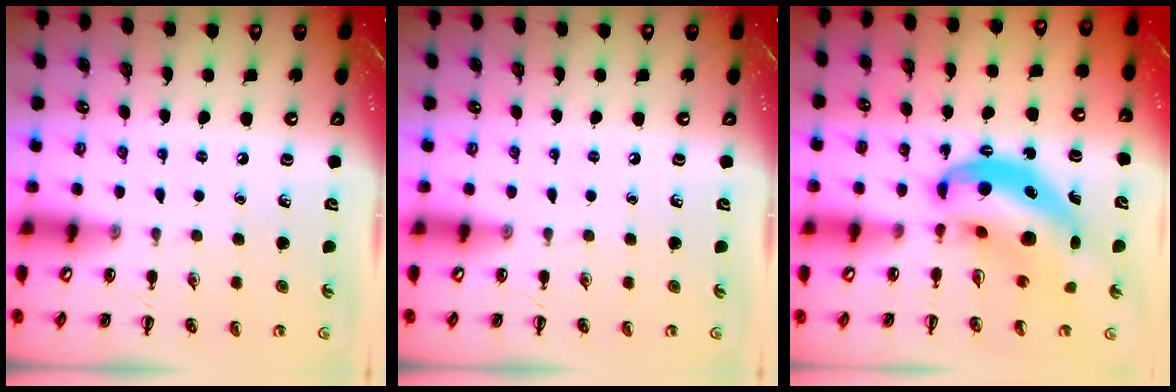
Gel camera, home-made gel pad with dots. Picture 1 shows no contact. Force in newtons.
{"total": 0.0}
{"total": 11.4, "press": 11.0, "slide": 2.9}